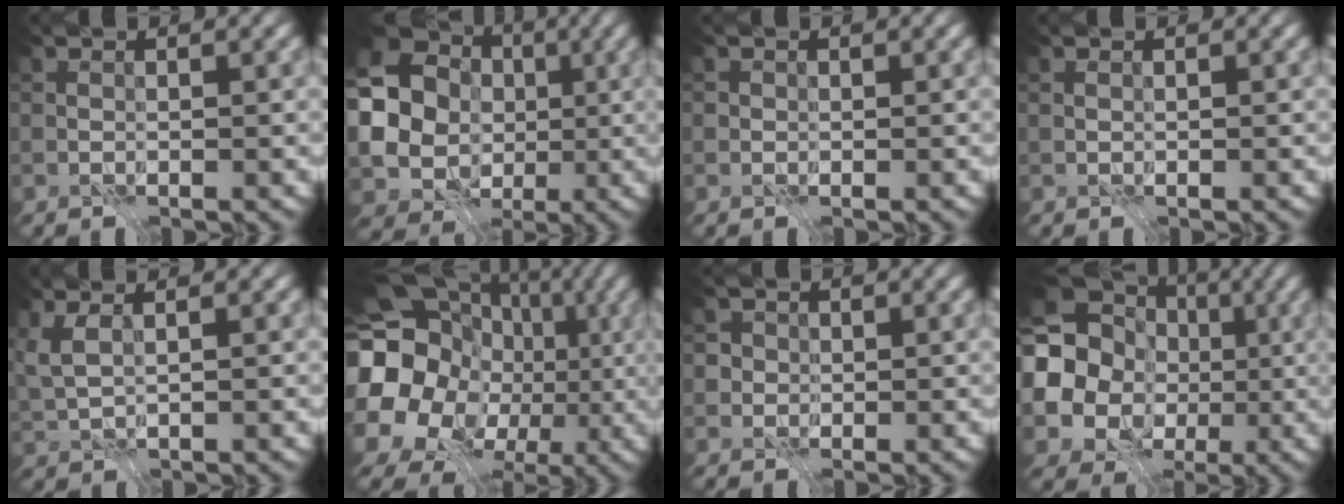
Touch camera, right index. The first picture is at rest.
{"total": 17.0, "force": [0.2, 16.2, 5.2], "torque": [-0.152, 0.002, -0.027]}
{"total": 0.5, "force": [-0.1, 0.5, 0.0], "torque": [0.004, -0.002, -0.002]}
{"total": 0.0}
{"total": 2.4, "force": [1.0, 0.9, 2.0], "torque": [-0.053, 0.004, 0.026]}
{"total": 21.7, "force": [-0.7, 19.5, 9.4], "torque": [-0.189, 0.006, -0.041]}
{"total": 2.9, "force": [0.8, 2.7, 0.9], "torque": [0.001, 0.014, -0.001]}
{"total": 15.9, "force": [0.7, 14.4, 6.6], "torque": [-0.172, 0.003, -0.013]}